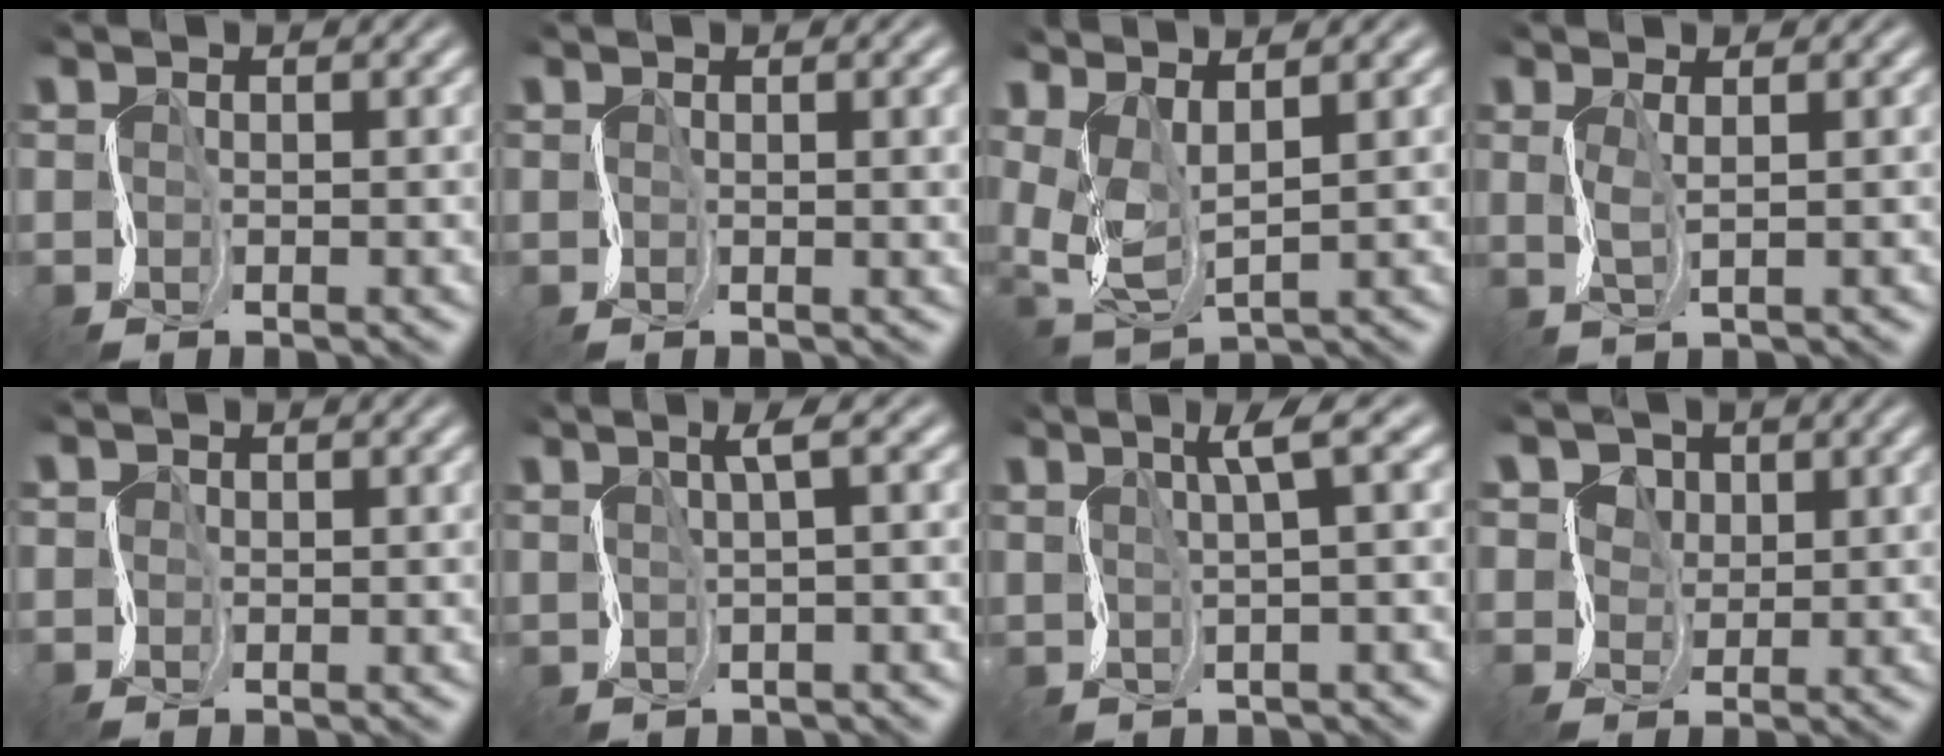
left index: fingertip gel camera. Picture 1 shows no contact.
{"total": 3.0, "force": [0.4, 1.2, 2.7], "torque": [-0.028, 0.001, 0.007]}
{"total": 5.4, "force": [2.6, 2.3, 4.1], "torque": [-0.106, 0.005, 0.064]}
{"total": 1.2, "force": [0.8, 0.3, 0.9], "torque": [-0.022, 0.005, 0.017]}
{"total": 0.6, "force": [0.1, 0.6, 0.0], "torque": [0.006, -0.001, 0.006]}
{"total": 1.7, "force": [1.2, 0.3, 1.2], "torque": [-0.016, 0.014, 0.023]}
{"total": 2.6, "force": [1.7, 0.4, 2.0], "torque": [-0.026, 0.014, 0.033]}
{"total": 5.6, "force": [3.5, 3.8, 2.2], "torque": [-0.039, 0.016, 0.036]}